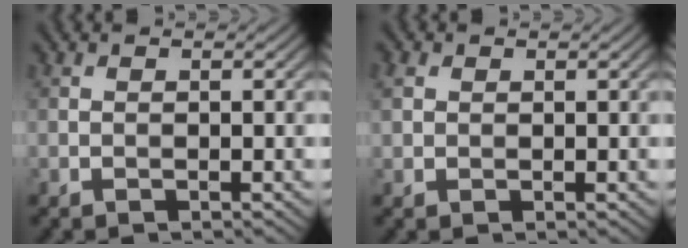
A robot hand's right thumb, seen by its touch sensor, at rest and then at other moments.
{"total": 1.9, "force": [0.7, 1.5, 1.0], "torque": [-0.030, 0.006, 0.014]}